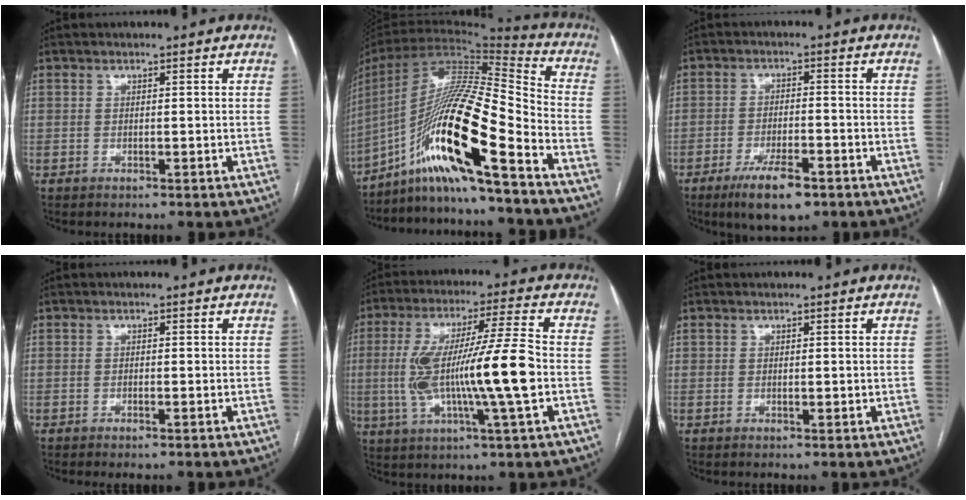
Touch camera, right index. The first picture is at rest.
{"total": 20.0, "force": [-11.9, 0.1, 16.1], "torque": [-0.329, -0.006, -0.224]}
{"total": 7.8, "force": [-4.9, 2.2, 5.6], "torque": [-0.102, -0.009, -0.078]}
{"total": 0.8, "force": [-0.6, 0.0, 0.6], "torque": [-0.011, -0.002, -0.009]}
{"total": 15.7, "force": [-1.6, 0.4, 15.6], "torque": [-0.300, 0.007, -0.030]}
{"total": 0.8, "force": [0.2, 0.5, 0.6], "torque": [-0.010, -0.003, 0.005]}